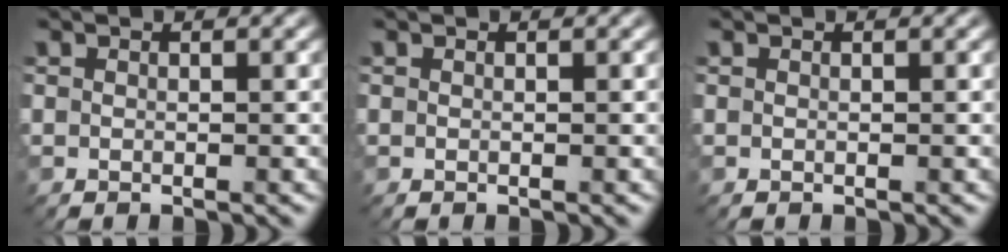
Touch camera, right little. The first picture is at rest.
{"total": 0.0}
{"total": 0.0}